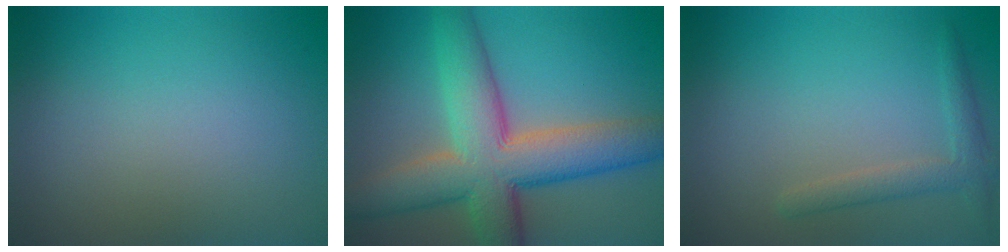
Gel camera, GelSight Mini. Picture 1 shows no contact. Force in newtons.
{"total": 10.6, "press": 10.6, "slide": 0.5}
{"total": 2.3, "press": 2.2, "slide": 0.2}